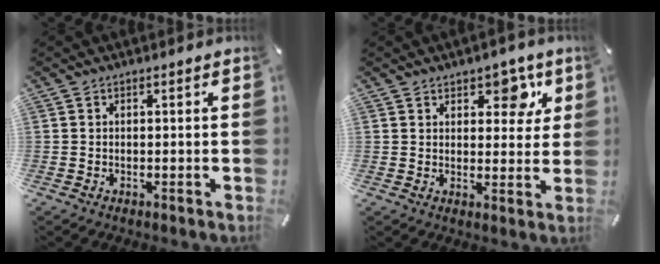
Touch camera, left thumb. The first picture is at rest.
{"total": 7.1, "force": [4.2, 4.5, 3.5], "torque": [-0.016, -0.027, 0.065]}